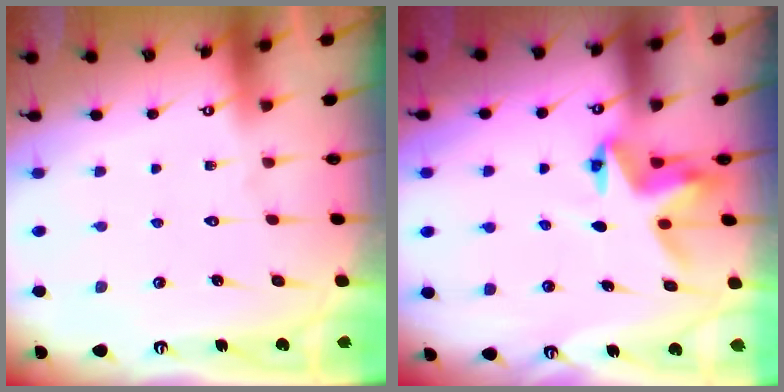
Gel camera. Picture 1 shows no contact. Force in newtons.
{"total": 4.3, "press": 4.3, "slide": 0.2}